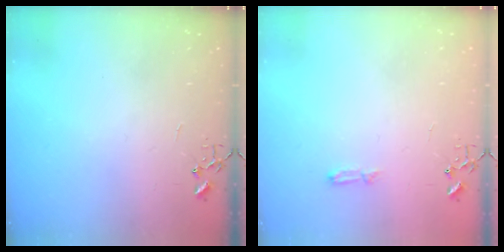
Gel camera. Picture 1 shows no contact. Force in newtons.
{"total": 4.8, "press": 4.8, "slide": 0.5}